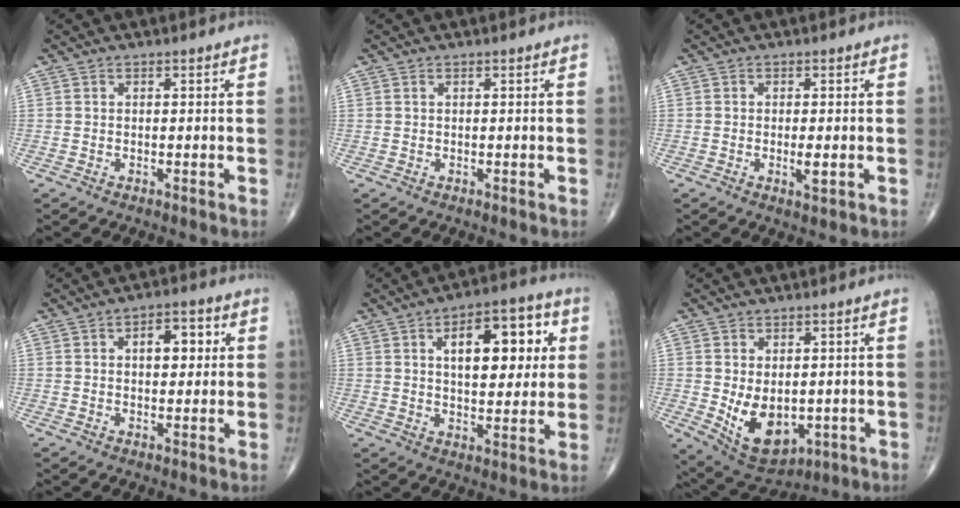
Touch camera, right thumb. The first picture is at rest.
{"total": 0.0}
{"total": 2.4, "force": [-0.4, 0.7, 2.3], "torque": [-0.042, -0.005, -0.007]}
{"total": 6.7, "force": [1.6, 3.7, 5.3], "torque": [-0.053, 0.006, 0.021]}
{"total": 15.5, "force": [4.2, 7.7, 12.8], "torque": [-0.142, 0.001, 0.061]}
{"total": 10.9, "force": [-1.4, 7.0, 8.3], "torque": [-0.114, -0.012, 0.003]}